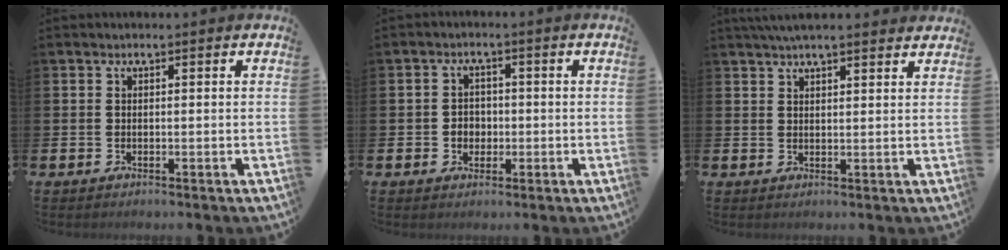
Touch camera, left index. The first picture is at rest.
{"total": 2.4, "force": [-0.4, 2.2, 0.9], "torque": [-0.011, 0.002, -0.014]}
{"total": 3.7, "force": [3.5, 0.4, 1.2], "torque": [-0.023, -0.010, 0.063]}